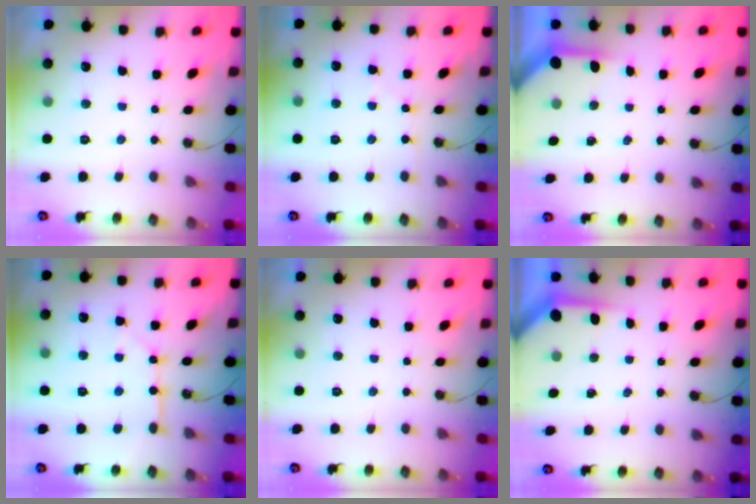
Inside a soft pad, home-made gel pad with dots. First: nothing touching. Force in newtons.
{"total": 3.3, "press": 3.2, "slide": 0.5}
{"total": 3.8, "press": 3.8, "slide": 0.4}
{"total": 8.1, "press": 8.1, "slide": 0.4}
{"total": 0.0}
{"total": 3.9, "press": 3.9, "slide": 0.4}